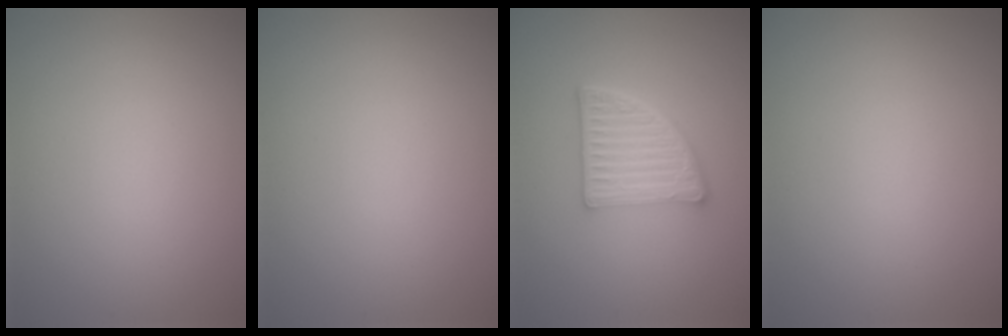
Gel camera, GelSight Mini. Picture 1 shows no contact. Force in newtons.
{"total": 0.0}
{"total": 5.4, "press": 3.8, "slide": 3.8}
{"total": 0.0}